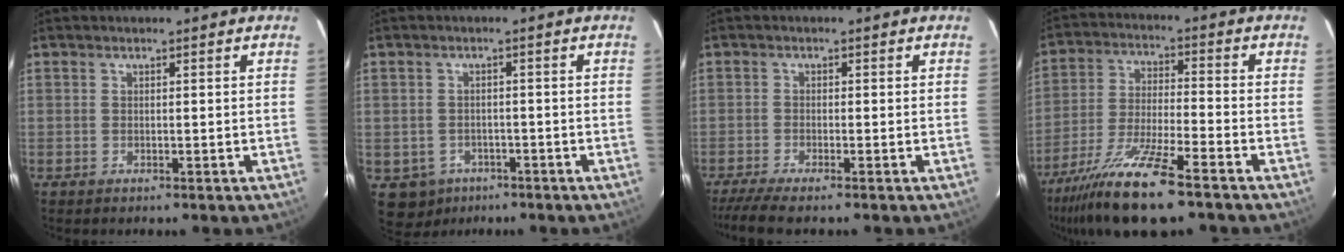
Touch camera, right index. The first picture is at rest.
{"total": 5.9, "force": [-2.5, 5.3, 0.7], "torque": [-0.018, 0.007, -0.029]}
{"total": 5.3, "force": [-4.2, 0.2, 3.3], "torque": [-0.057, -0.012, -0.073]}
{"total": 13.8, "force": [-9.7, 1.0, 9.8], "torque": [-0.193, -0.037, -0.176]}